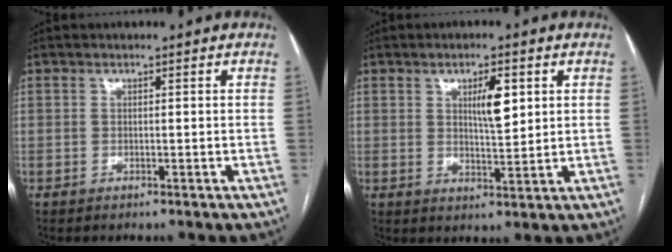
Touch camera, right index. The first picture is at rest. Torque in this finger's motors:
{"motor_torque": [0.52, 0.45, 0.13, 0.07]}